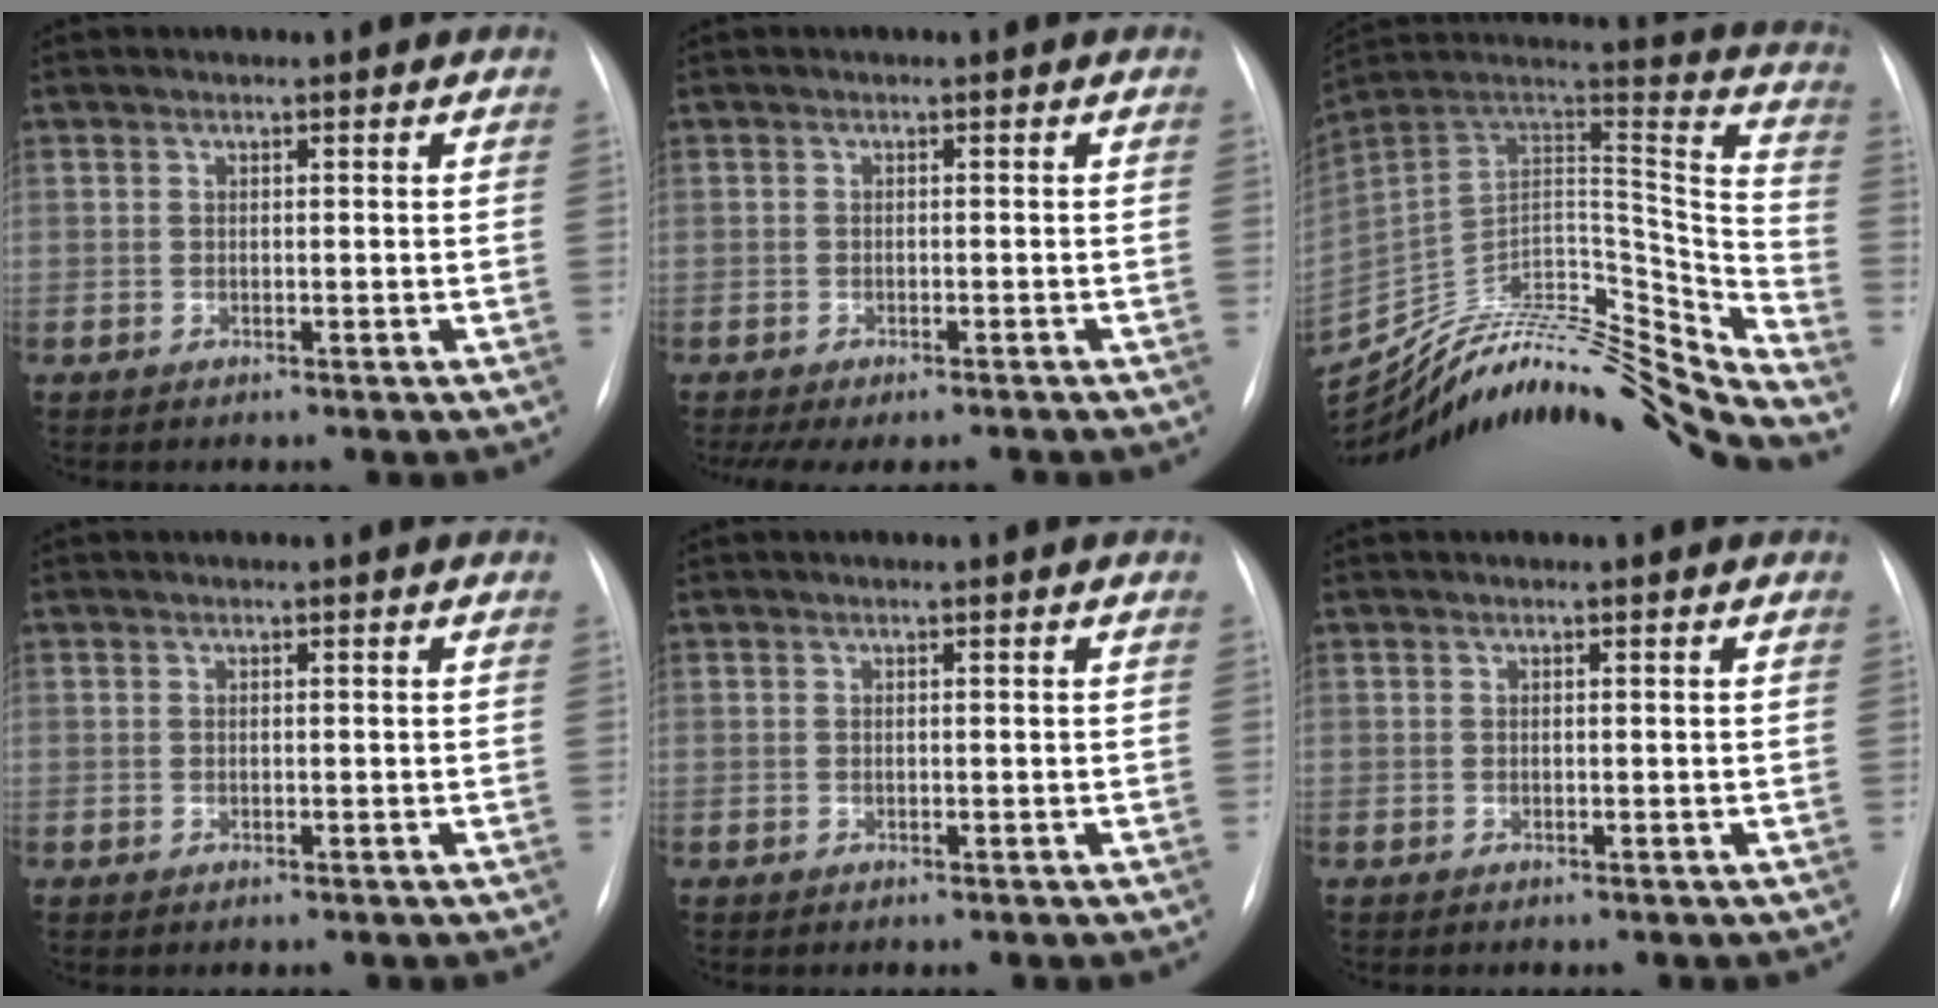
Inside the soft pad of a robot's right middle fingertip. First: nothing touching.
{"total": 7.6, "force": [-6.8, 1.6, 3.1], "torque": [-0.039, -0.004, -0.090]}
{"total": 31.3, "force": [-29.2, 1.8, 11.3], "torque": [-0.156, -0.001, -0.442]}
{"total": 0.0}
{"total": 0.0}
{"total": 0.0}